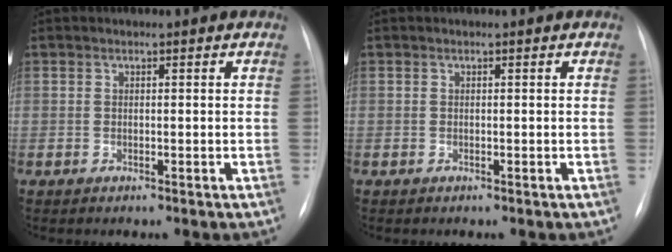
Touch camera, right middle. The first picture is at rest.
{"total": 0.0}